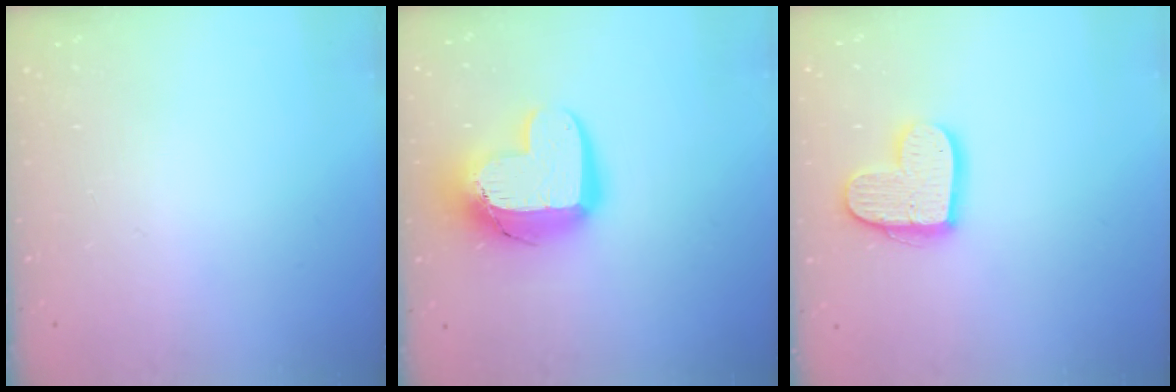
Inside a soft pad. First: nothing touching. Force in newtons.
{"total": 14.6, "press": 14.6, "slide": 1.4}
{"total": 14.5, "press": 14.5, "slide": 1.0}